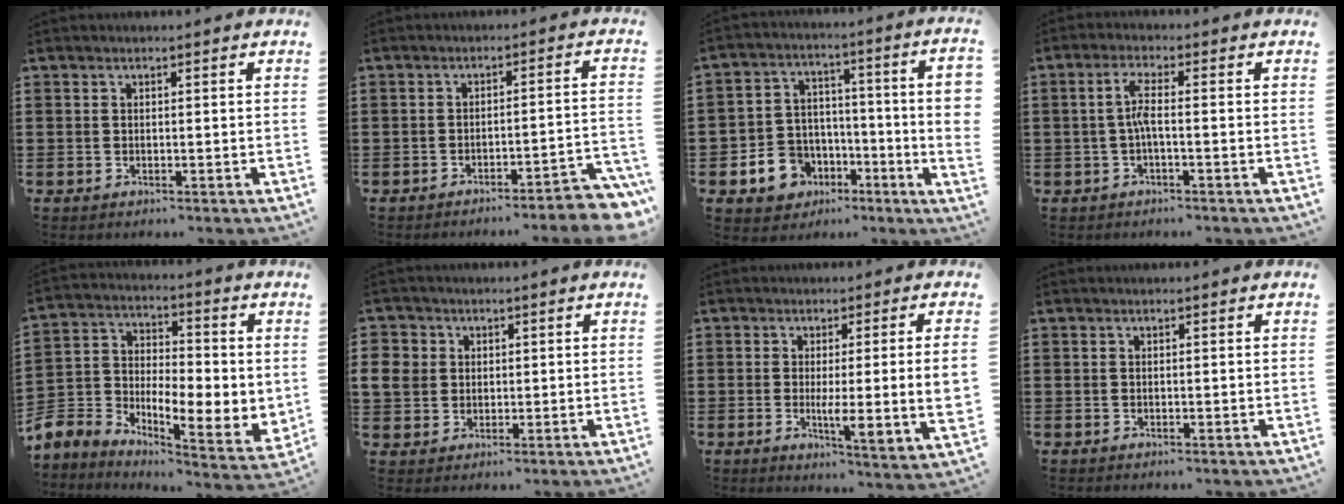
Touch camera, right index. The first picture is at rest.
{"total": 3.7, "force": [-3.3, -0.2, 1.6], "torque": [-0.028, -0.011, -0.069]}
{"total": 8.3, "force": [-3.6, 5.7, 4.8], "torque": [-0.106, 0.021, -0.064]}
{"total": 3.2, "force": [-0.7, 0.4, 3.1], "torque": [-0.066, -0.002, -0.018]}
{"total": 4.7, "force": [-1.0, 3.8, 2.4], "torque": [-0.068, -0.032, -0.020]}
{"total": 4.7, "force": [0.8, 4.4, 1.5], "torque": [-0.053, 0.012, 0.014]}
{"total": 6.7, "force": [0.1, 0.4, 6.7], "torque": [-0.119, -0.015, -0.001]}
{"total": 0.0}